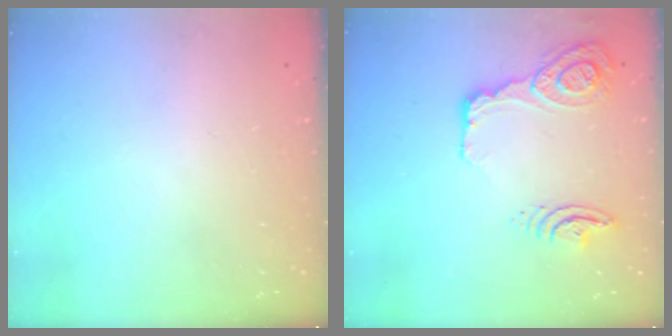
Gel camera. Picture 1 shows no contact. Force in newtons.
{"total": 30.8, "press": 21.2, "slide": 22.4}